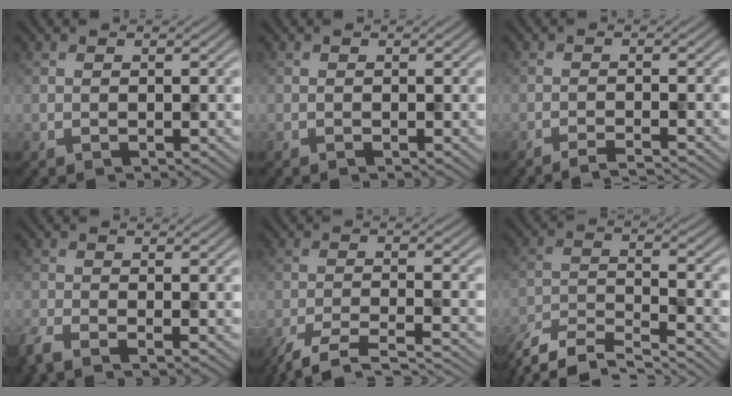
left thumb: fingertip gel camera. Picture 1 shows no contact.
{"total": 0.0}
{"total": 3.3, "force": [-2.7, 0.3, 1.9], "torque": [-0.021, 0.009, -0.057]}
{"total": 2.9, "force": [-2.2, 0.4, 1.8], "torque": [-0.040, -0.009, -0.052]}
{"total": 7.6, "force": [-6.0, 1.5, 4.4], "torque": [-0.086, -0.007, -0.102]}
{"total": 9.6, "force": [-8.2, 2.3, 4.5], "torque": [-0.092, -0.008, -0.147]}